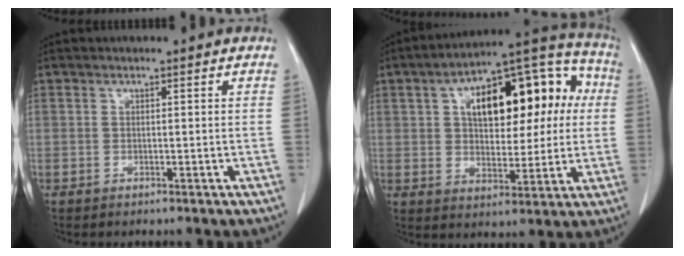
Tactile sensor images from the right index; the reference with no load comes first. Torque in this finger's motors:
{"motor_torque": [1.03, 0.13, 0.54, 0.20]}